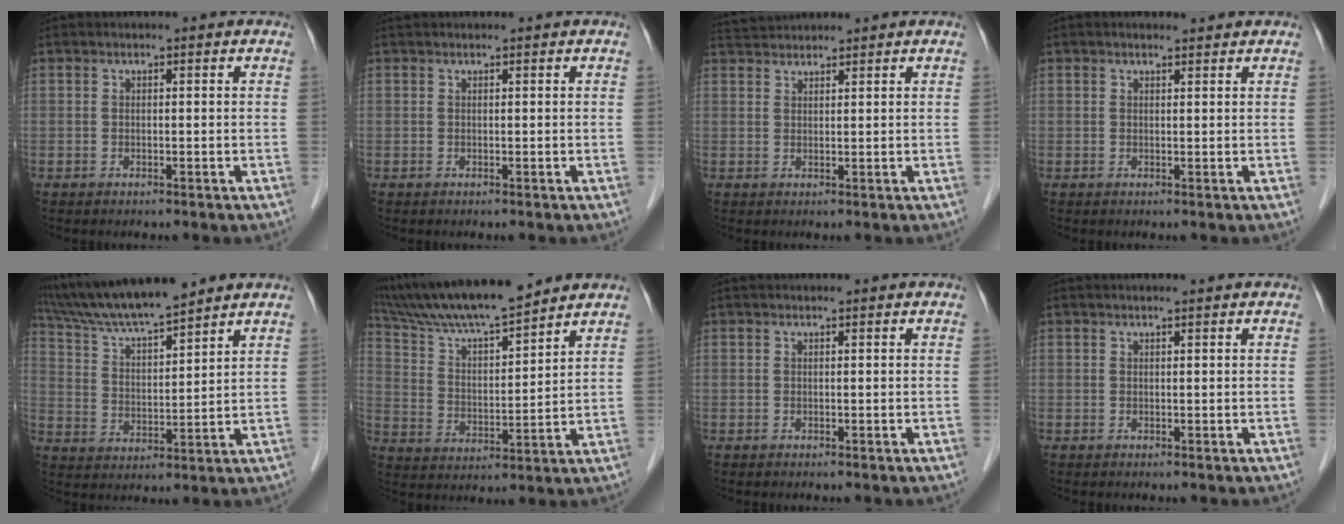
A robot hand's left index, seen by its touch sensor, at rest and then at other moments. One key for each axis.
{"total": 1.5, "fx": 1.4, "fy": 0.1, "fz": 0.6, "tx": -0.006, "ty": 0.026, "tz": 0.024}
{"total": 3.6, "fx": 3.6, "fy": 0.1, "fz": 0.3, "tx": -0.011, "ty": 0.027, "tz": 0.070}
{"total": 1.7, "fx": 1.5, "fy": 0.4, "fz": 0.7, "tx": -0.015, "ty": 0.009, "tz": 0.022}
{"total": 12.6, "fx": 11.3, "fy": 0.4, "fz": 5.6, "tx": -0.104, "ty": 0.017, "tz": 0.206}
{"total": 14.6, "fx": 13.0, "fy": 0.9, "fz": 6.6, "tx": -0.125, "ty": 0.011, "tz": 0.233}
{"total": 0.8, "fx": 0.8, "fy": 0.0, "fz": 0.3, "tx": -0.004, "ty": 0.017, "tz": 0.014}
{"total": 1.0, "fx": 0.8, "fy": -0.1, "fz": 0.5, "tx": -0.008, "ty": 0.006, "tz": 0.014}